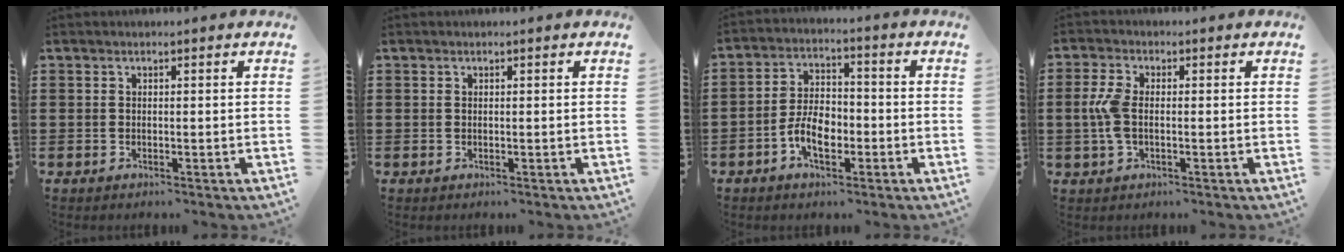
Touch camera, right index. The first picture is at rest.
{"total": 0.0}
{"total": 6.3, "force": [-2.4, 3.6, 4.6], "torque": [-0.093, 0.000, -0.050]}
{"total": 4.8, "force": [-0.4, 2.3, 4.2], "torque": [-0.114, -0.008, -0.017]}